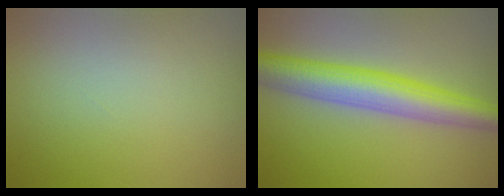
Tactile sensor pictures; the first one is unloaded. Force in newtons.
{"total": 6.6, "press": 6.6, "slide": 0.1}